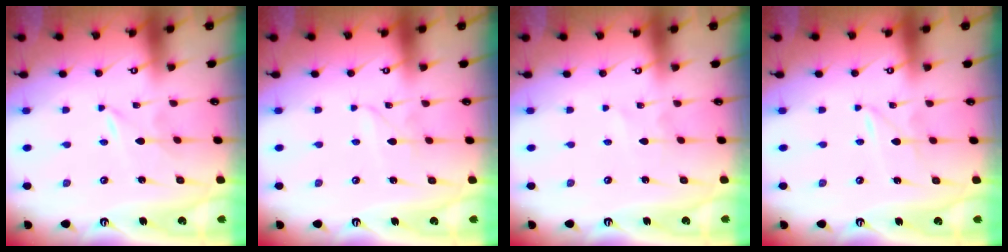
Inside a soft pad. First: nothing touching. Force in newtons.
{"total": 1.5, "press": 1.5, "slide": 0.2}
{"total": 2.6, "press": 2.5, "slide": 0.4}
{"total": 2.7, "press": 2.7, "slide": 0.2}